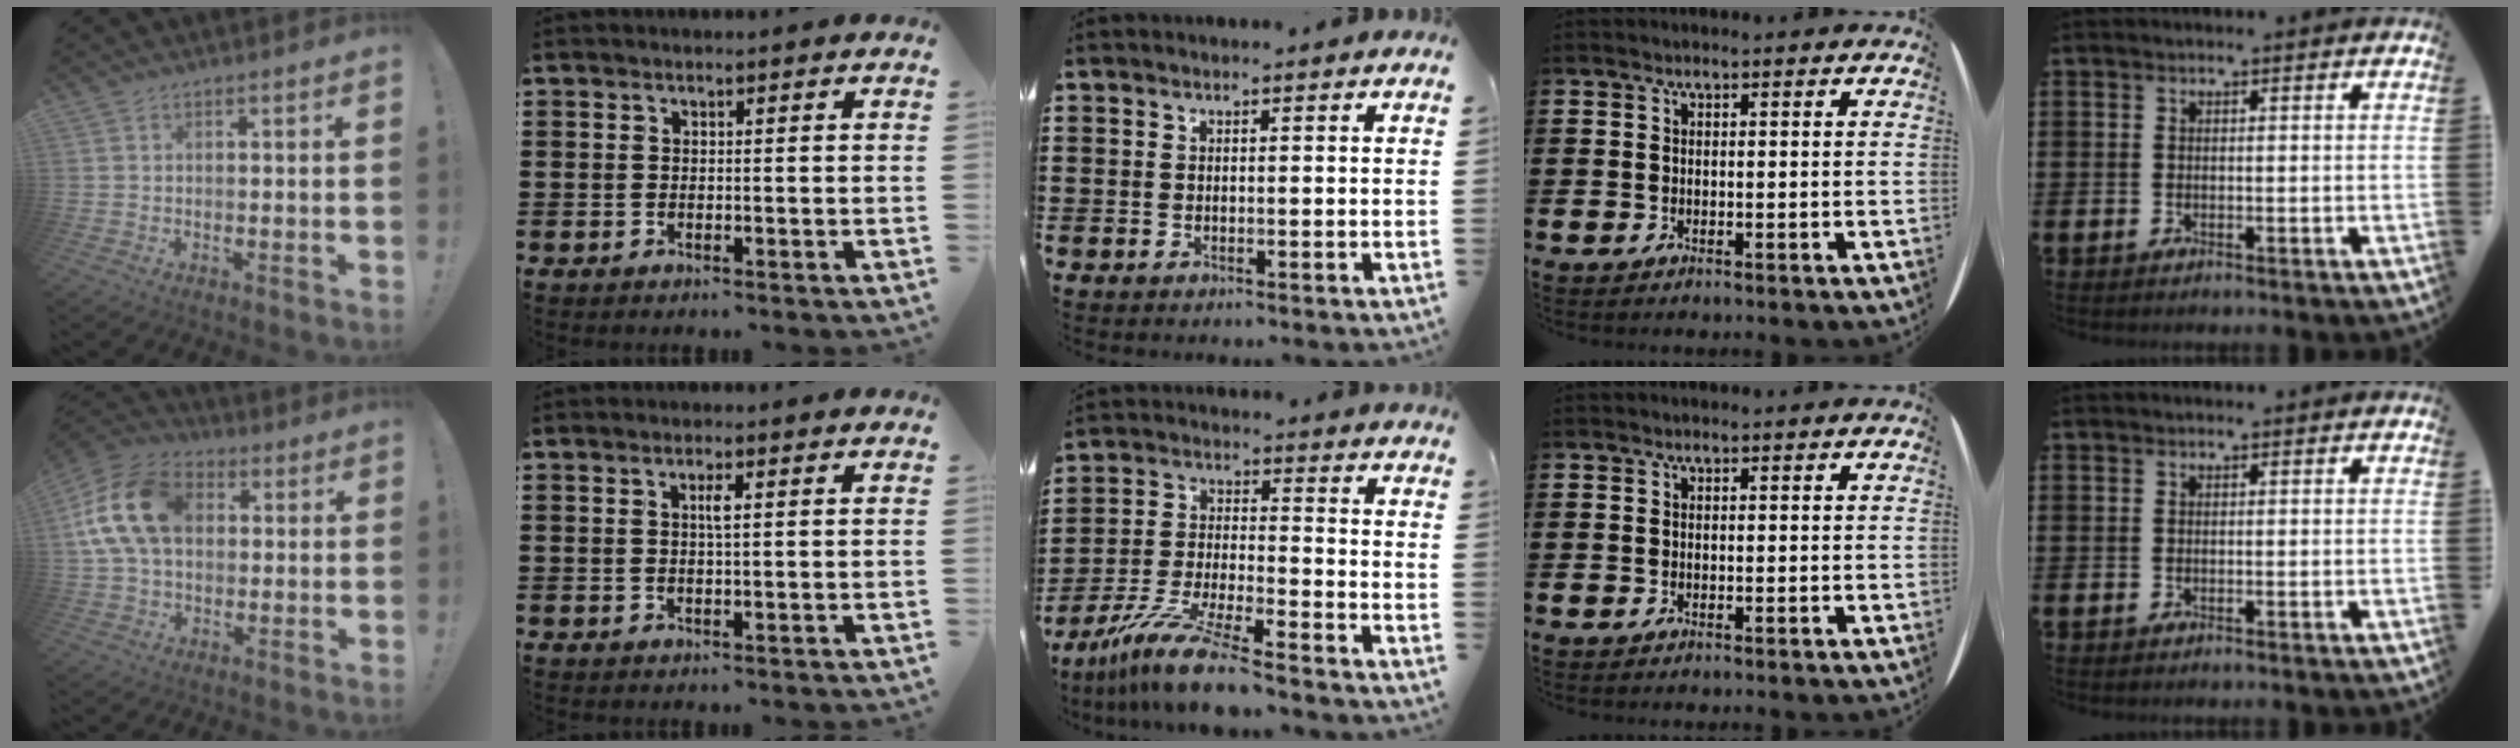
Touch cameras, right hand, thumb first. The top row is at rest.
{"thumb": {"total": 17.4, "force": [3.5, 12.3, 11.8], "torque": [-0.220, 0.012, 0.068]}, "index": {"total": 1.7, "force": [0.4, 0.2, 1.6], "torque": [-0.031, 0.002, 0.005]}, "middle": {"total": 10.9, "force": [-9.1, 0.3, 6.0], "torque": [-0.123, 0.002, -0.180]}}